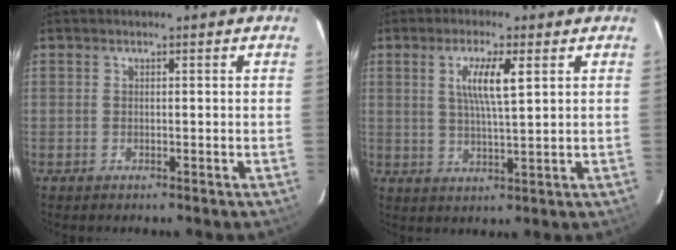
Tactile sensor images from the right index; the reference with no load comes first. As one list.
[{"total": 6.4, "force": [2.2, 0.7, 6.0], "torque": [-0.112, -0.001, 0.040]}]